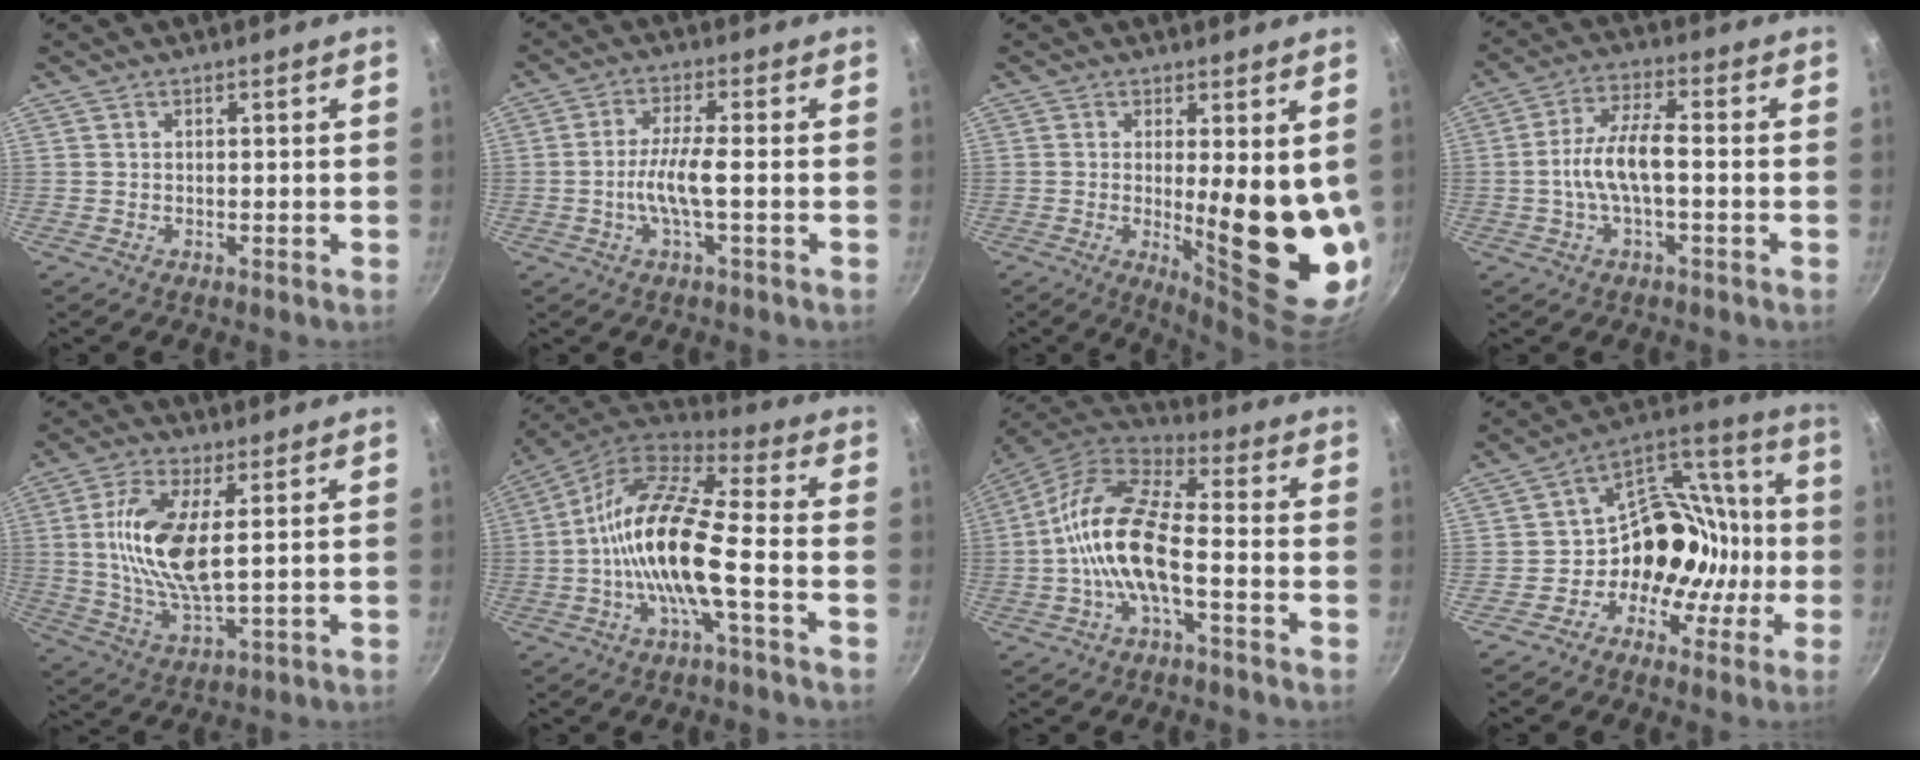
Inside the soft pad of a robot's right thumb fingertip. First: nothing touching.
{"total": 6.1, "force": [-1.4, 0.8, 5.9], "torque": [-0.127, 0.014, -0.033]}
{"total": 15.5, "force": [0.5, 4.5, 14.8], "torque": [-0.174, -0.043, 0.020]}
{"total": 8.7, "force": [-1.4, 3.1, 8.0], "torque": [-0.154, 0.029, -0.035]}
{"total": 13.2, "force": [2.4, 5.1, 11.9], "torque": [-0.240, -0.010, 0.049]}
{"total": 16.4, "force": [-3.1, 4.5, 15.5], "torque": [-0.292, 0.040, -0.080]}
{"total": 14.5, "force": [-3.0, 5.7, 13.0], "torque": [-0.250, 0.040, -0.076]}
{"total": 15.4, "force": [-4.0, 12.6, 7.9], "torque": [-0.050, 0.073, -0.079]}